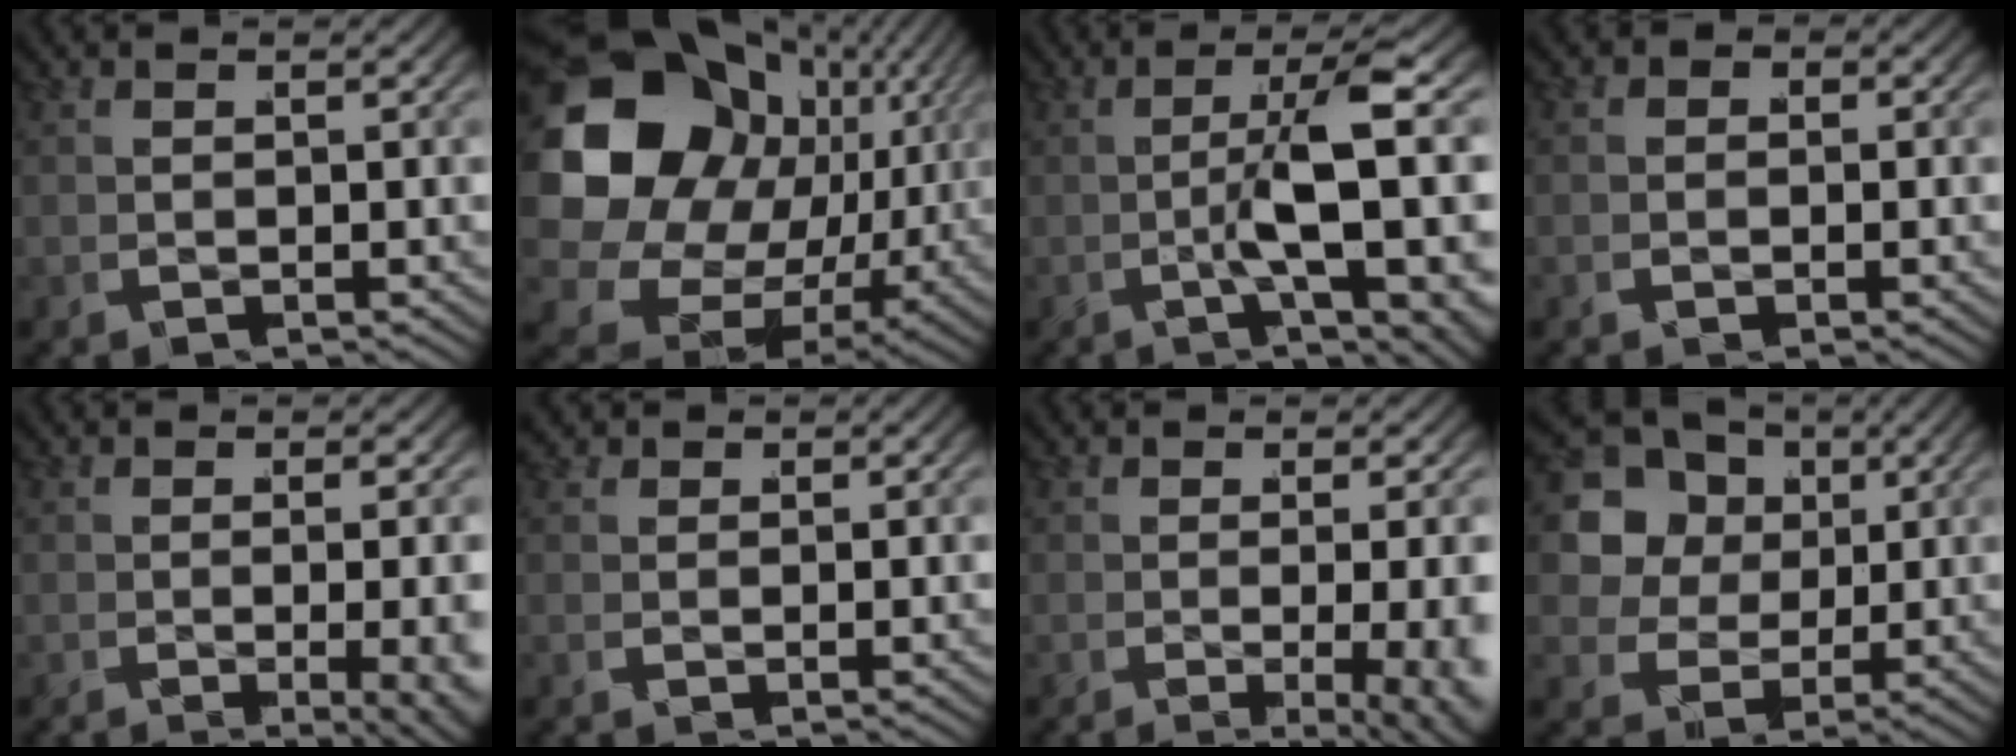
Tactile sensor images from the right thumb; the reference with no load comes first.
{"total": 19.7, "force": [0.6, 14.8, 12.9], "torque": [-0.246, -0.037, 0.009]}
{"total": 7.2, "force": [-0.5, 0.9, 7.1], "torque": [-0.123, 0.007, -0.017]}
{"total": 1.4, "force": [-0.9, 1.1, -0.2], "torque": [-0.008, -0.007, -0.020]}
{"total": 4.7, "force": [-1.1, 1.2, 4.4], "torque": [-0.061, -0.009, -0.014]}
{"total": 0.5, "force": [0.2, 0.0, -0.5], "torque": [0.009, -0.001, 0.006]}
{"total": 5.7, "force": [-1.5, 1.9, 5.2], "torque": [-0.078, -0.013, -0.021]}
{"total": 9.6, "force": [2.2, 8.0, 4.9], "torque": [-0.107, -0.010, 0.020]}